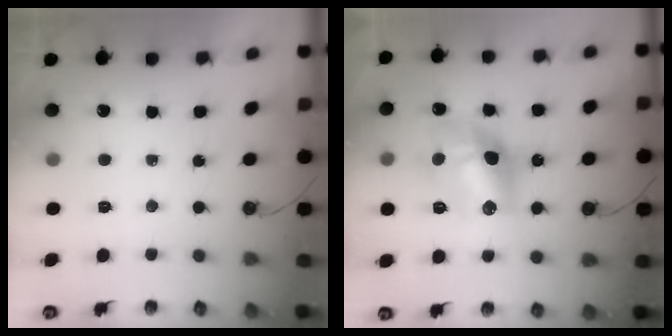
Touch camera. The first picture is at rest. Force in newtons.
{"total": 14.1, "press": 14.0, "slide": 1.1}